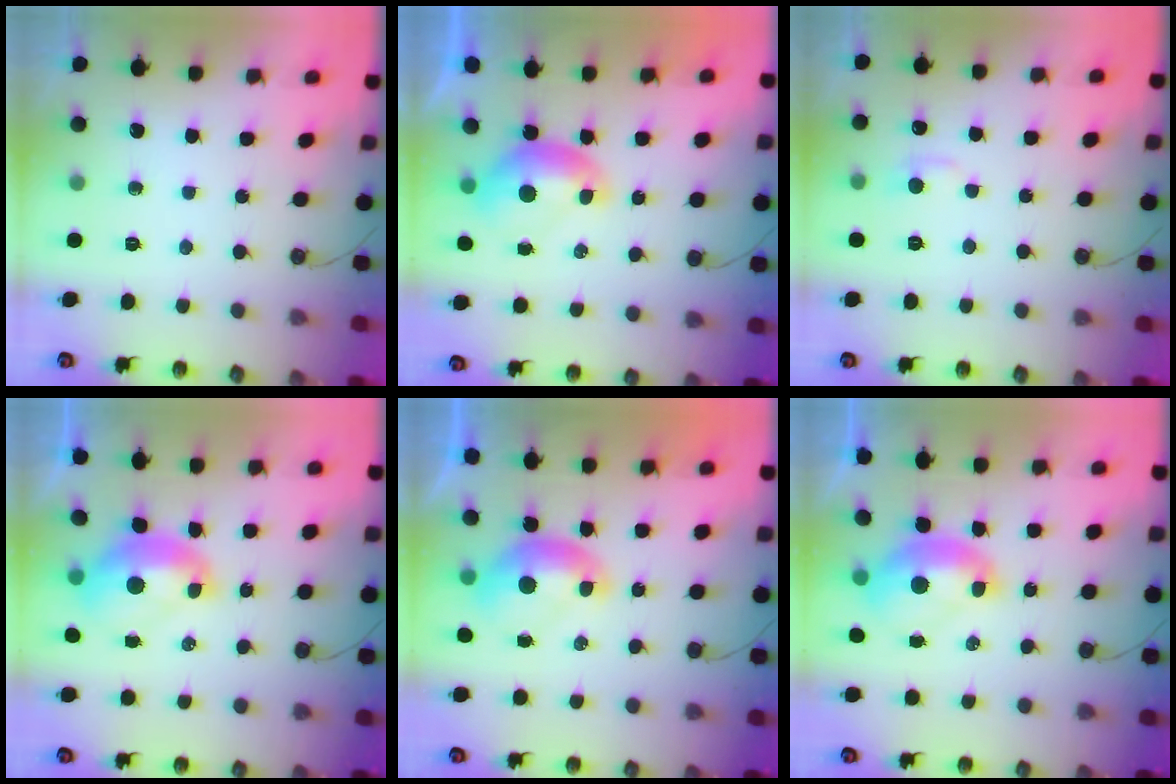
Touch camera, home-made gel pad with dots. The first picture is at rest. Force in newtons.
{"total": 0.6, "press": 0.5, "slide": 0.3}
{"total": 1.2, "press": 0.9, "slide": 0.8}
{"total": 2.7, "press": 2.6, "slide": 0.8}
{"total": 1.2, "press": 1.1, "slide": 0.6}
{"total": 2.2, "press": 2.1, "slide": 0.7}